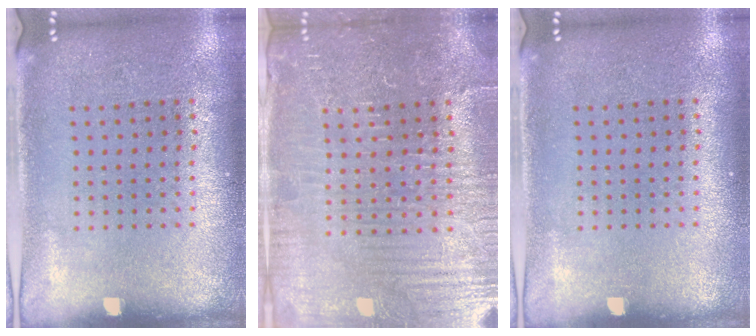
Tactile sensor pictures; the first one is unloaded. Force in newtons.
{"total": 4.4, "press": 4.2, "slide": 1.2}
{"total": 0.0}